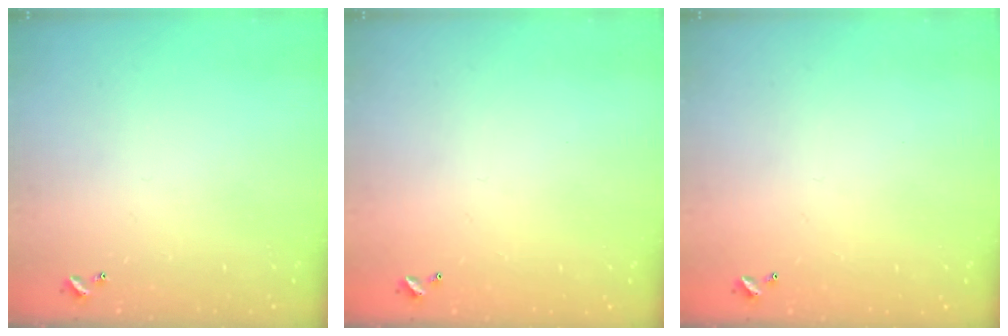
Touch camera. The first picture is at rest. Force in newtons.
{"total": 2.8, "press": 2.8, "slide": 0.1}
{"total": 2.8, "press": 2.8, "slide": 0.1}